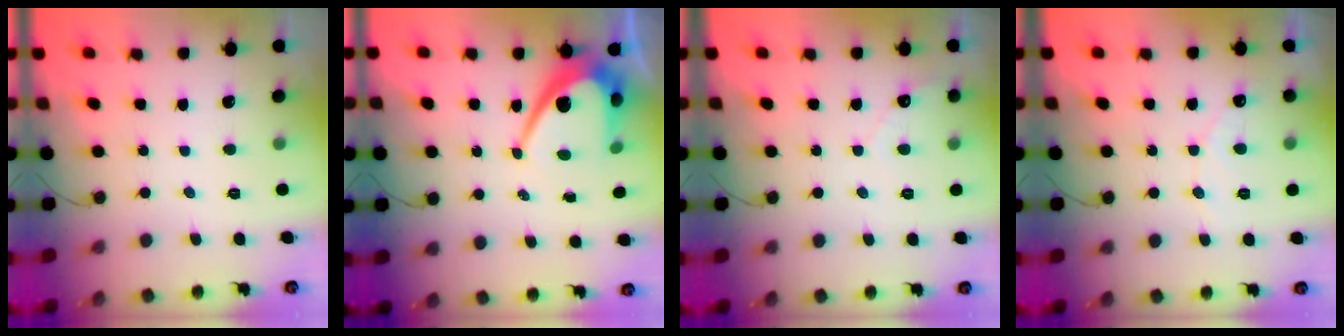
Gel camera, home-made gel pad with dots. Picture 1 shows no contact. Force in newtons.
{"total": 9.9, "press": 9.9, "slide": 1.0}
{"total": 2.2, "press": 2.2, "slide": 0.2}
{"total": 4.2, "press": 4.2, "slide": 0.3}